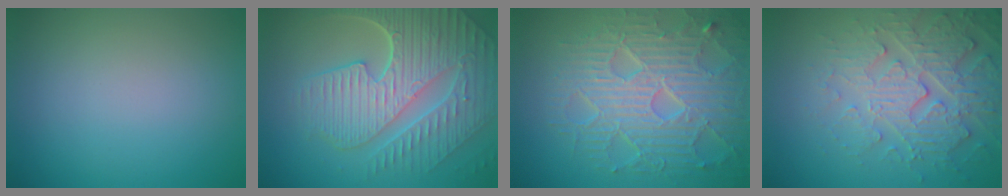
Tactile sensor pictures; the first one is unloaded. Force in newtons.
{"total": 9.5, "press": 6.4, "slide": 7.1}
{"total": 8.7, "press": 6.2, "slide": 6.1}
{"total": 4.8, "press": 4.7, "slide": 1.2}